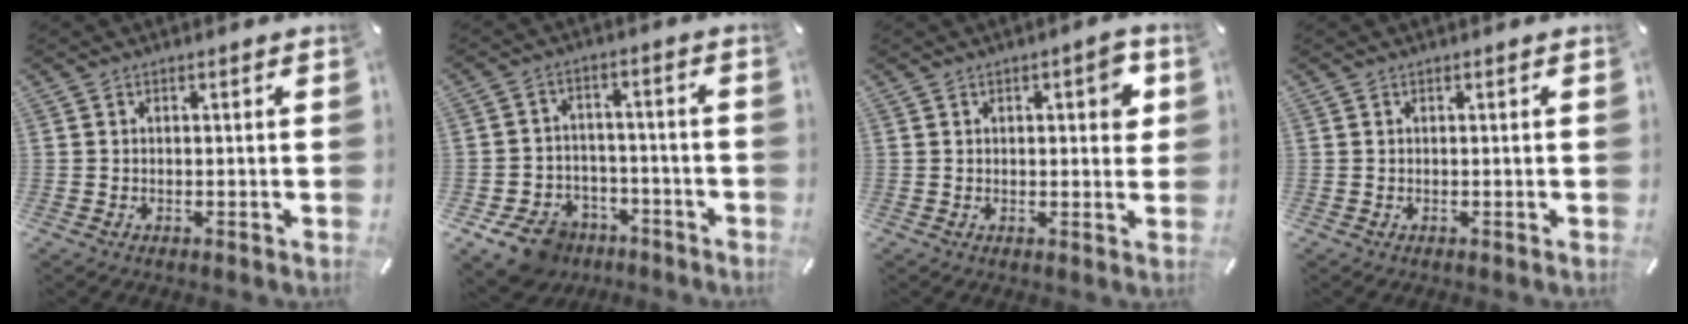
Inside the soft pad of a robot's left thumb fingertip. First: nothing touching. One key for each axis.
{"total": 9.8, "fx": -6.3, "fy": 6.6, "fz": 3.4, "tx": -0.072, "ty": 0.047, "tz": -0.113}
{"total": 5.0, "fx": 1.1, "fy": 2.4, "fz": 4.3, "tx": -0.052, "ty": -0.001, "tz": 0.011}
{"total": 0.0}